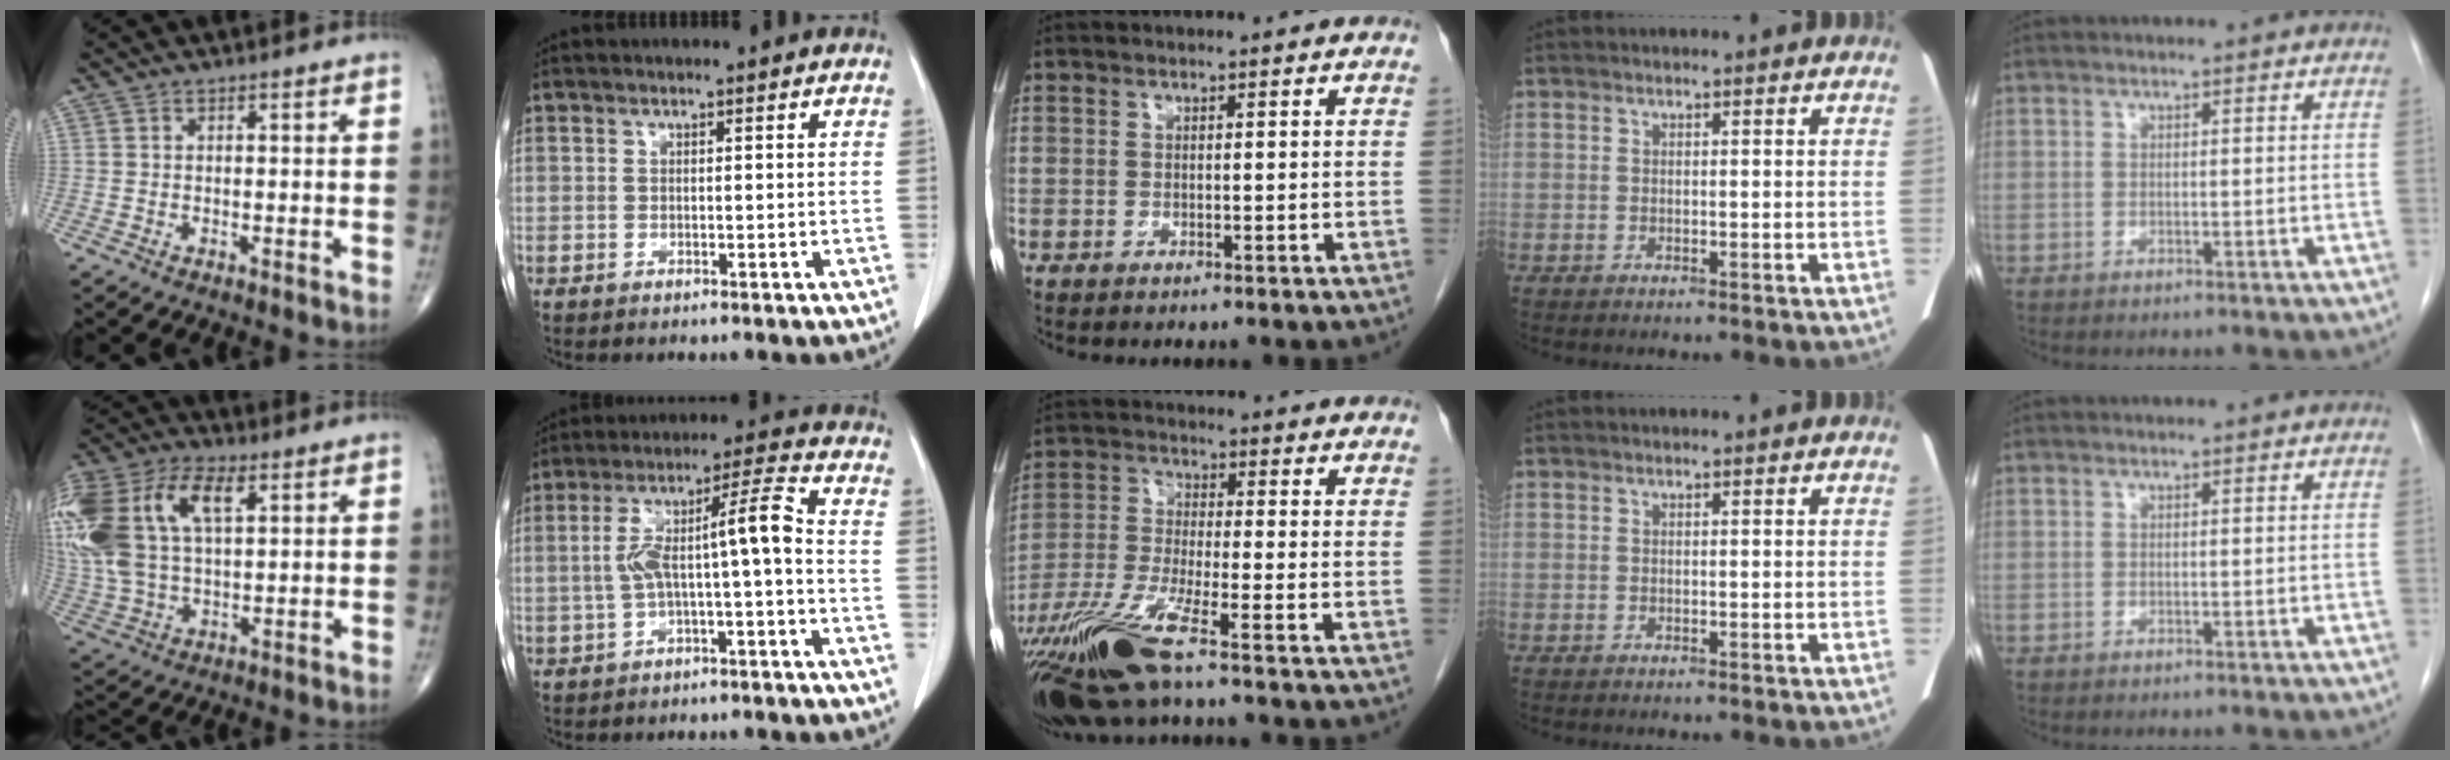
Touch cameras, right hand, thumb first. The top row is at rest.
{"thumb": {"total": 25.2, "force": [7.6, 14.1, 19.4], "torque": [-0.468, 0.036, 0.145]}, "index": {"total": 8.4, "force": [-1.4, 0.2, 8.3], "torque": [-0.147, 0.038, -0.022]}, "middle": {"total": 10.8, "force": [-6.9, -0.1, 8.3], "torque": [-0.175, -0.028, -0.134]}}